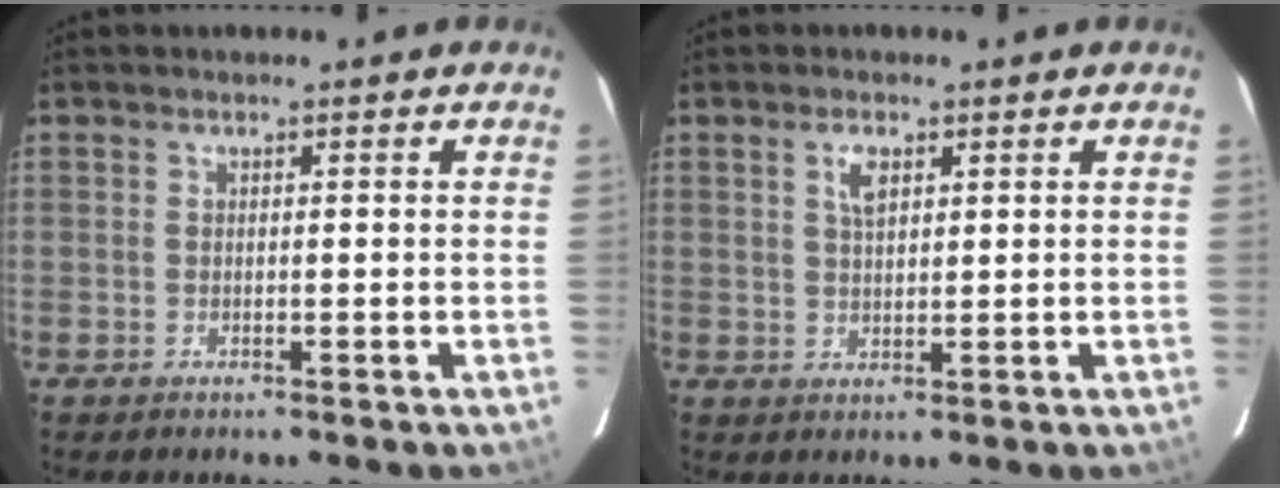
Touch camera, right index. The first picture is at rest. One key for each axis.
{"total": 3.1, "fx": 1.4, "fy": 1.5, "fz": 2.4, "tx": -0.044, "ty": 0.005, "tz": 0.027}